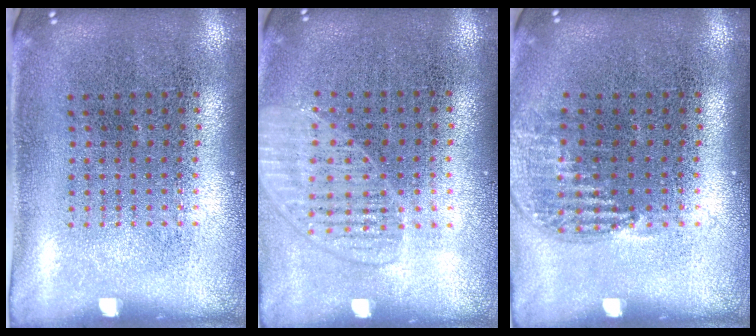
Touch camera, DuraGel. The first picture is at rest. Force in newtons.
{"total": 1.4, "press": 1.4, "slide": 0.3}
{"total": 1.0, "press": 1.0, "slide": 0.4}